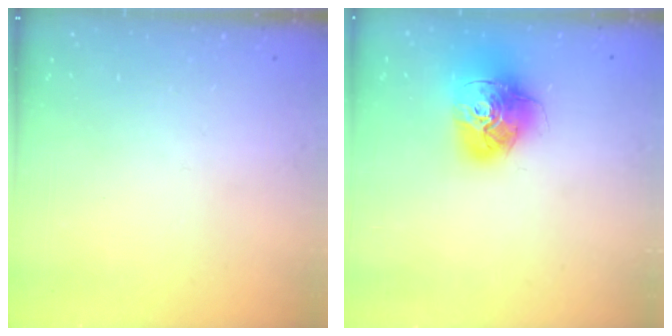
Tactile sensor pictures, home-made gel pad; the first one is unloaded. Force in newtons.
{"total": 16.4, "press": 16.4, "slide": 1.7}